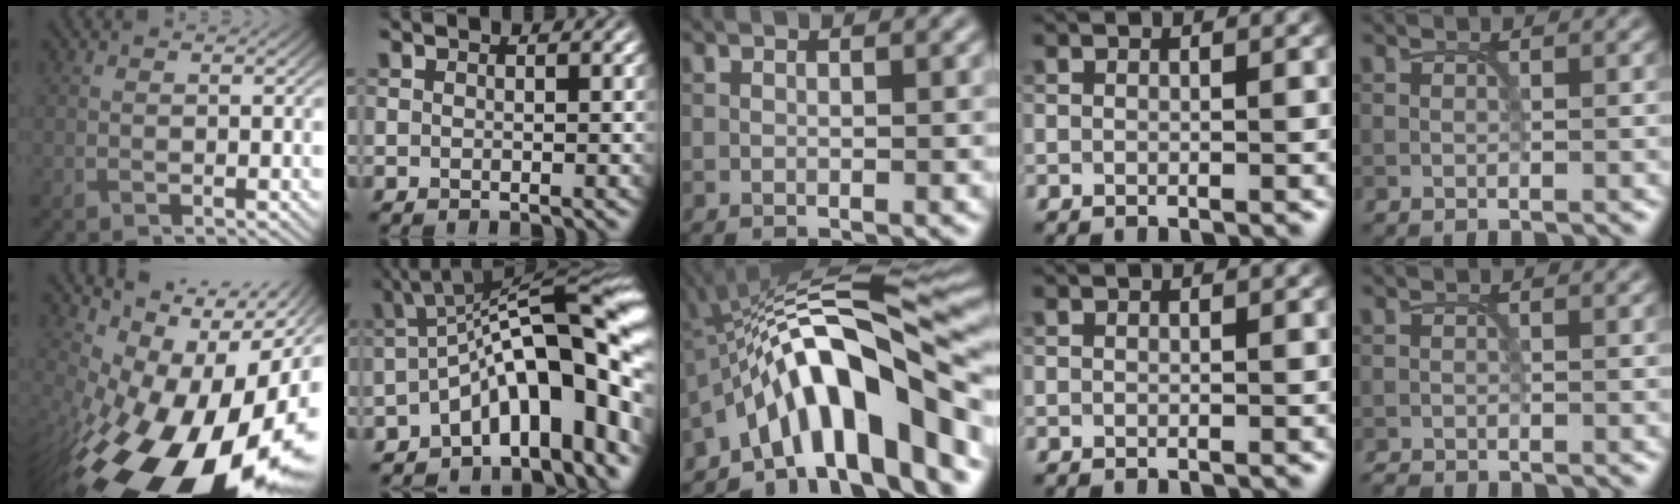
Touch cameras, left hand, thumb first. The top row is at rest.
{"thumb": {"total": 18.6, "force": [-4.1, 10.6, 14.7], "torque": [-0.223, -0.032, -0.057]}, "index": {"total": 13.8, "force": [-3.5, 4.4, 12.6], "torque": [-0.159, 0.025, -0.061]}, "middle": {"total": 14.3, "force": [-5.2, 4.2, 12.6], "torque": [-0.173, 0.029, -0.086]}, "little": {"total": 0.8, "force": [-0.8, 0.0, 0.0], "torque": [0.002, -0.003, -0.016]}}